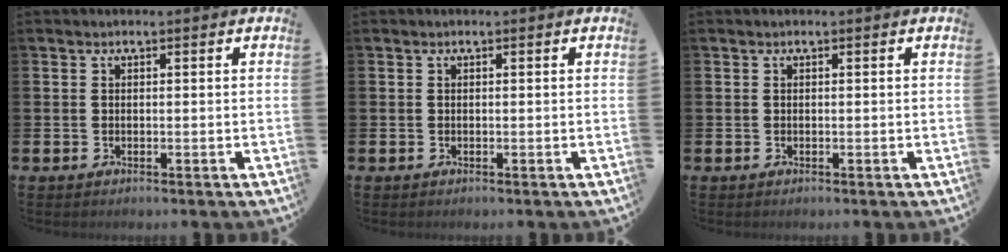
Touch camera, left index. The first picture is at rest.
{"total": 0.0}
{"total": 0.0}